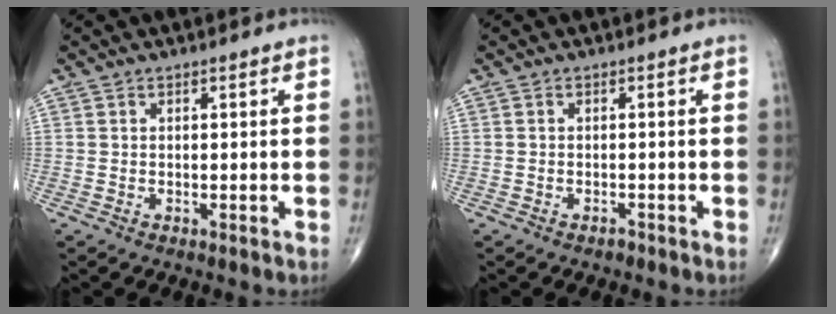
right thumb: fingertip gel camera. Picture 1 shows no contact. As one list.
[{"total": 0.8, "force": [-0.6, 0.4, 0.2], "torque": [-0.004, 0.000, -0.012]}]